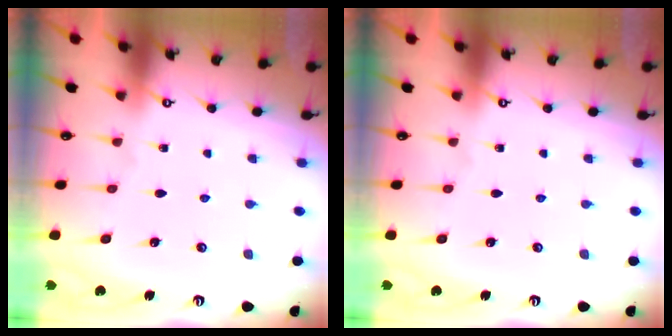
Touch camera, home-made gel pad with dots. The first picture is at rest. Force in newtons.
{"total": 0.0}